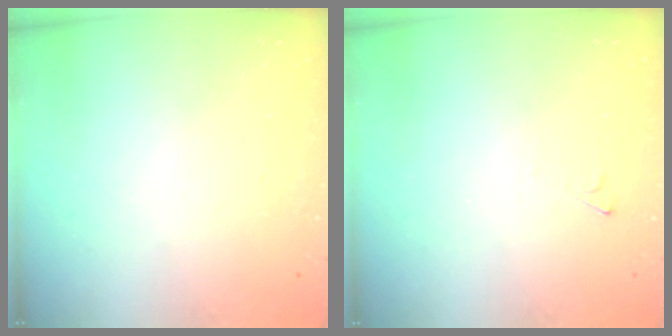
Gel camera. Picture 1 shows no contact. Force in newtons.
{"total": 1.9, "press": 1.9, "slide": 0.4}